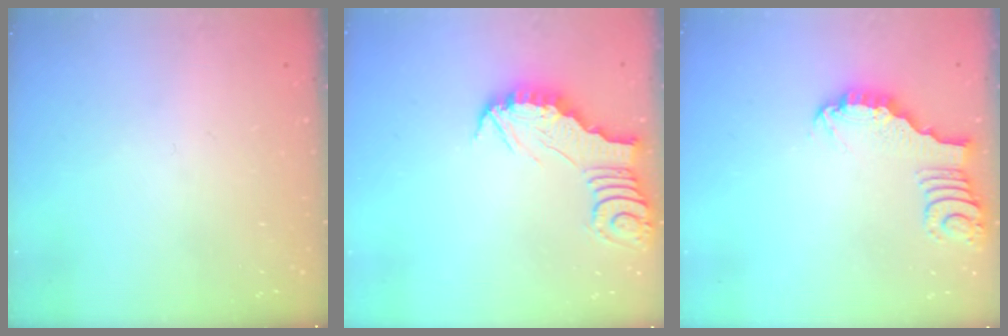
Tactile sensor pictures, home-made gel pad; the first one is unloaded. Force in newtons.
{"total": 2.9, "press": 2.9, "slide": 0.3}
{"total": 3.7, "press": 3.7, "slide": 0.2}